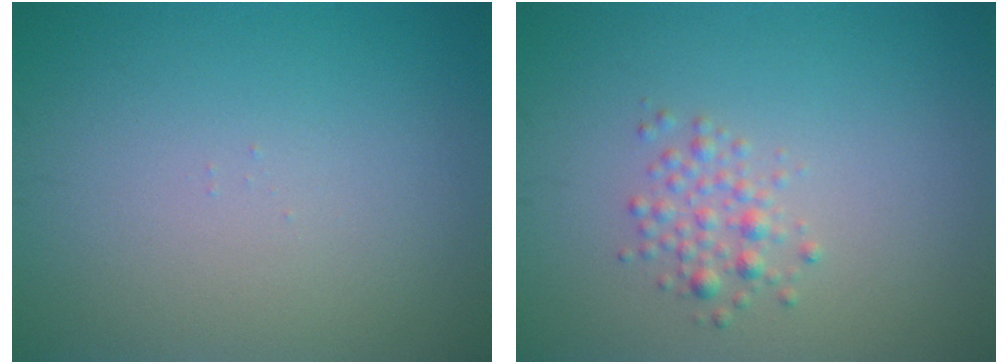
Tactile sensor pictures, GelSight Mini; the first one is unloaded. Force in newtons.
{"total": 1.7, "press": 1.7, "slide": 0.1}